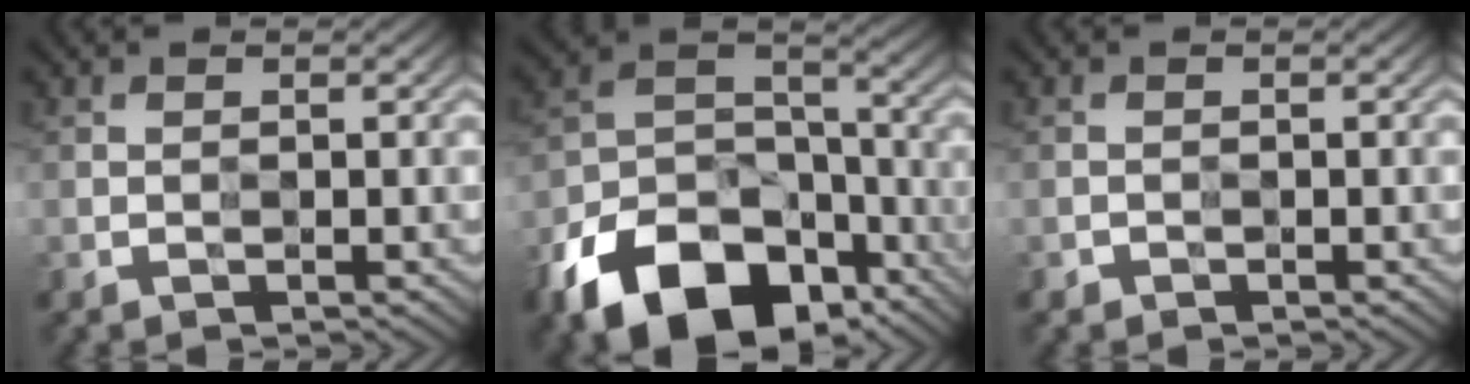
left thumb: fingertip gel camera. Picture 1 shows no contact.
{"total": 14.5, "force": [-10.2, 8.1, 6.5], "torque": [-0.140, -0.022, -0.192]}
{"total": 0.5, "force": [-0.3, 0.3, -0.3], "torque": [0.009, -0.001, -0.007]}